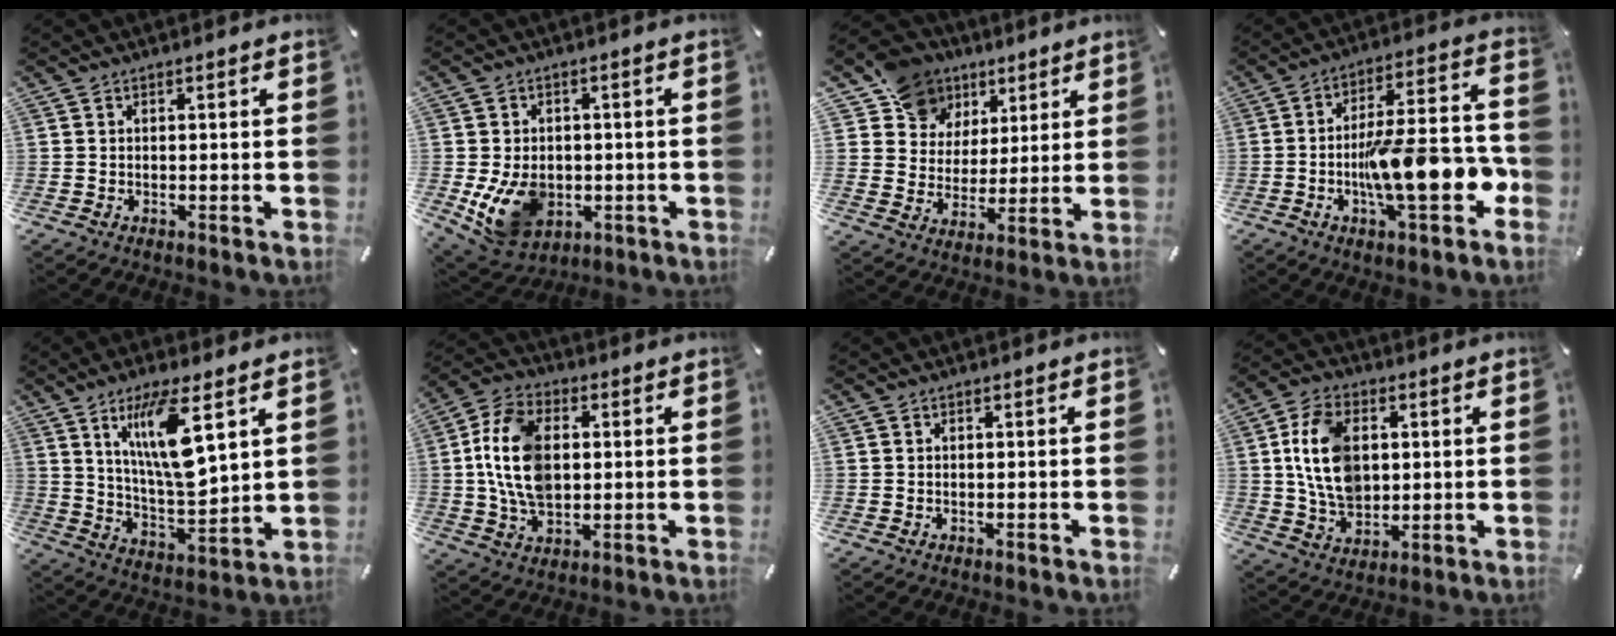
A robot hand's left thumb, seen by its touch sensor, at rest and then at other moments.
{"total": 11.3, "force": [-2.4, 8.9, 6.6], "torque": [-0.130, 0.004, -0.039]}
{"total": 12.4, "force": [7.5, 9.7, 1.7], "torque": [-0.048, -0.051, 0.147]}
{"total": 17.7, "force": [-4.8, 5.6, 16.2], "torque": [-0.246, -0.001, -0.073]}
{"total": 15.1, "force": [7.5, 4.1, 12.4], "torque": [-0.239, -0.033, 0.118]}
{"total": 14.2, "force": [1.0, 9.6, 10.5], "torque": [-0.244, 0.009, 0.017]}
{"total": 0.0}
{"total": 12.7, "force": [2.0, 9.1, 8.6], "torque": [-0.185, 0.009, 0.036]}